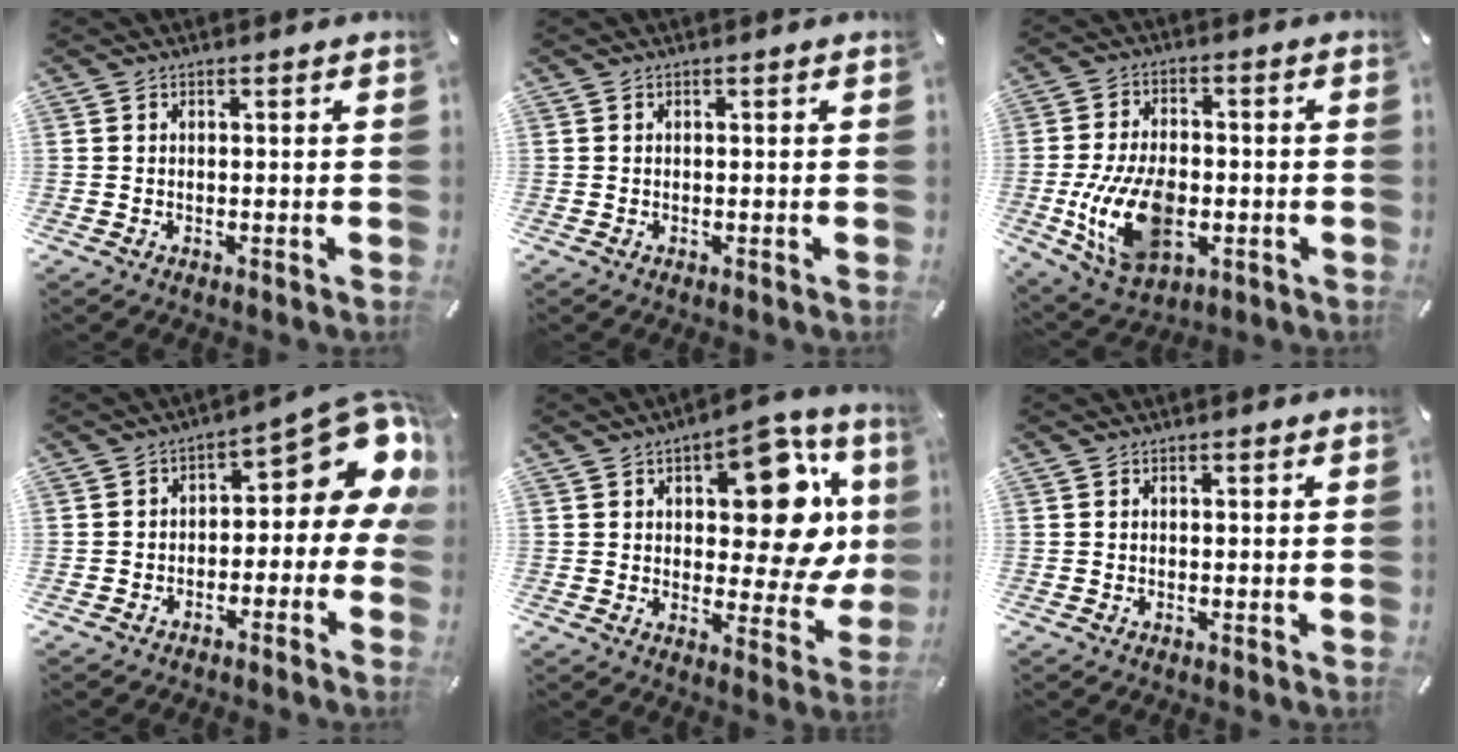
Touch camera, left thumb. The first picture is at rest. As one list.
[{"total": 0.0}, {"total": 16.5, "force": [-3.5, 10.5, 12.2], "torque": [-0.247, -0.003, -0.060]}, {"total": 12.2, "force": [4.4, 6.2, 9.6], "torque": [-0.106, -0.040, 0.069]}, {"total": 19.2, "force": [6.1, 9.8, 15.4], "torque": [-0.187, -0.038, 0.098]}, {"total": 0.6, "force": [0.0, 0.3, 0.5], "torque": [-0.009, 0.001, -0.001]}]